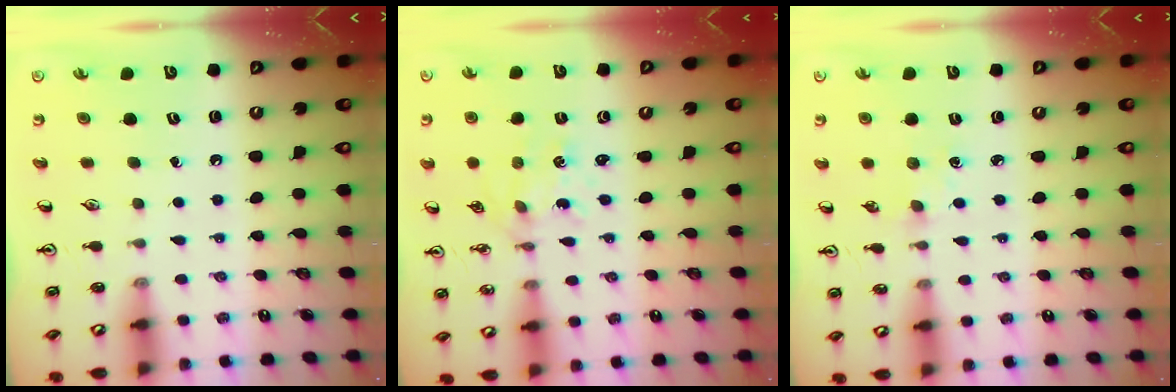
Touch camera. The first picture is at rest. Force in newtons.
{"total": 1.5, "press": 1.5, "slide": 0.2}
{"total": 2.8, "press": 2.7, "slide": 0.5}